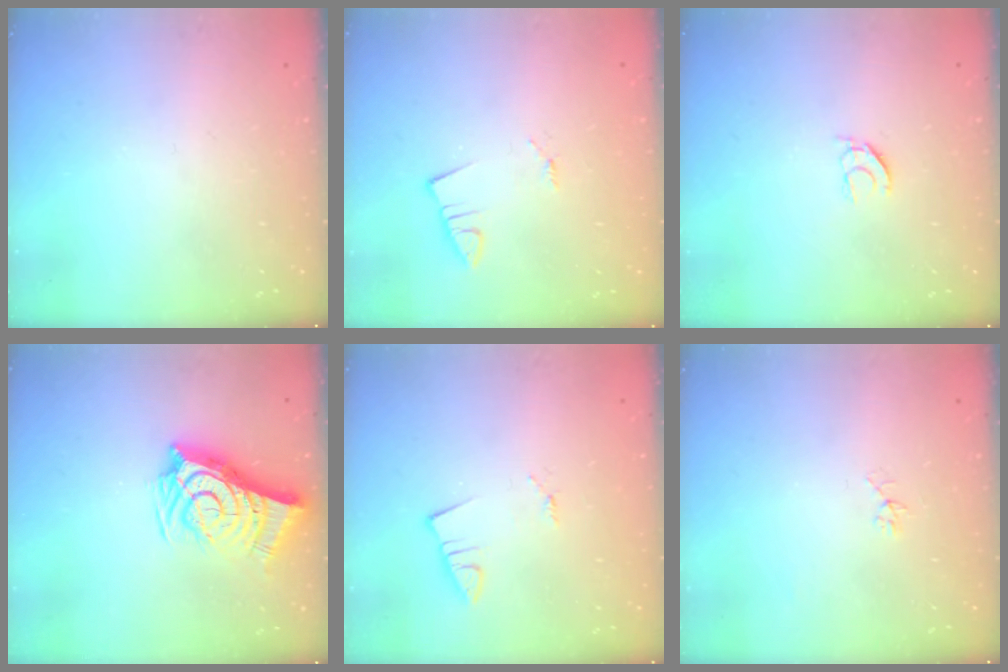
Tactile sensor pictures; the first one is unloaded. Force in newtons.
{"total": 1.2, "press": 1.2, "slide": 0.1}
{"total": 5.5, "press": 5.5, "slide": 0.3}
{"total": 12.7, "press": 12.1, "slide": 3.9}
{"total": 1.3, "press": 1.3, "slide": 0.1}
{"total": 3.8, "press": 3.8, "slide": 0.3}